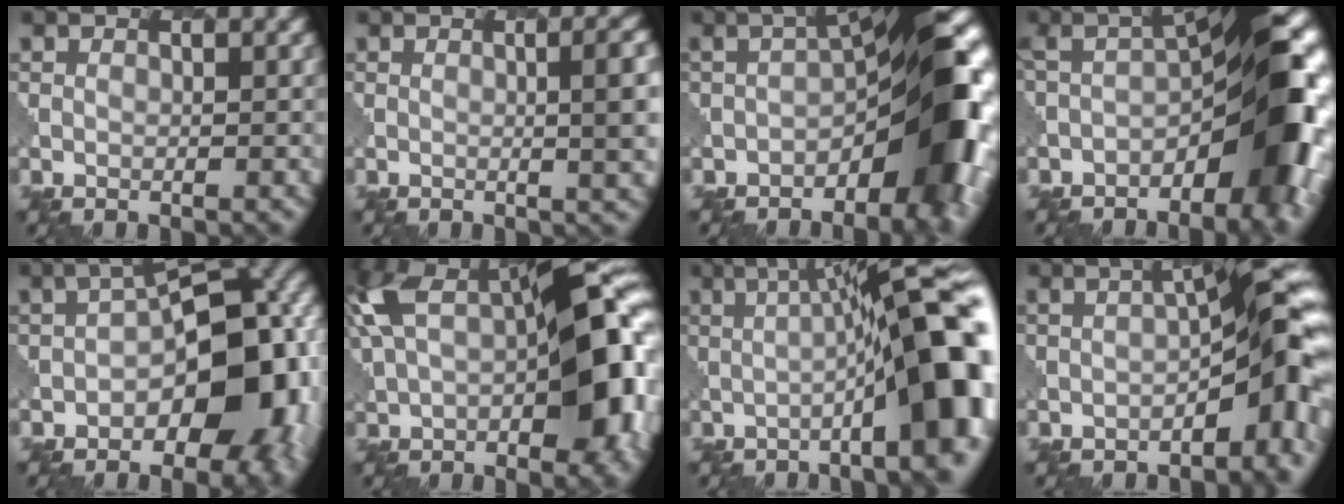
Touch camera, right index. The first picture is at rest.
{"total": 5.4, "force": [0.3, 1.8, 5.1], "torque": [-0.039, 0.004, 0.005]}
{"total": 13.0, "force": [-3.6, 4.9, 11.5], "torque": [-0.128, 0.014, -0.069]}
{"total": 12.0, "force": [-3.9, 4.2, 10.6], "torque": [-0.135, 0.015, -0.070]}
{"total": 13.0, "force": [-2.6, 7.3, 10.4], "torque": [-0.110, 0.001, -0.050]}
{"total": 13.7, "force": [0.1, 6.8, 11.8], "torque": [-0.204, 0.016, -0.010]}
{"total": 14.8, "force": [-1.0, 3.8, 14.3], "torque": [-0.139, 0.026, -0.017]}
{"total": 8.1, "force": [-1.7, 2.5, 7.6], "torque": [-0.091, 0.015, -0.031]}